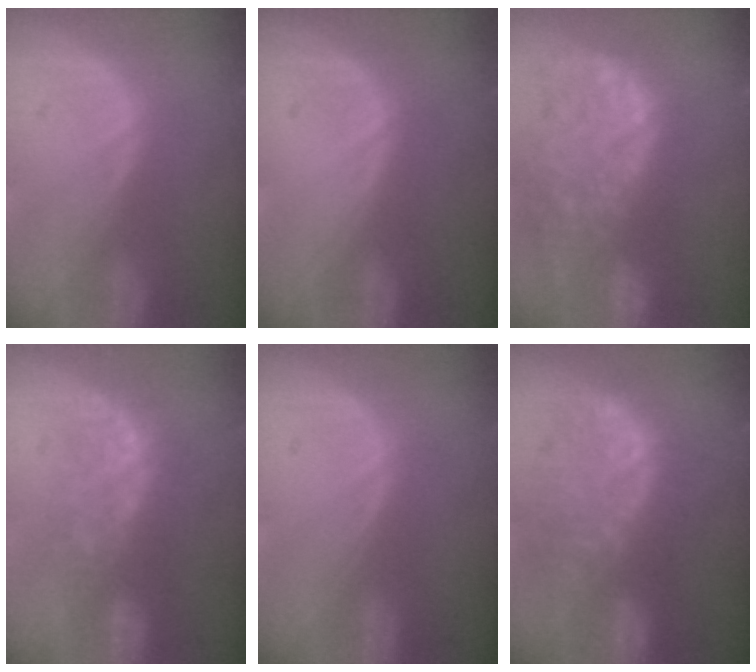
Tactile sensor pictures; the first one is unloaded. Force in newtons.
{"total": 0.0}
{"total": 14.2, "press": 11.8, "slide": 7.9}
{"total": 6.7, "press": 6.6, "slide": 1.2}
{"total": 0.0}
{"total": 11.4, "press": 9.7, "slide": 5.9}